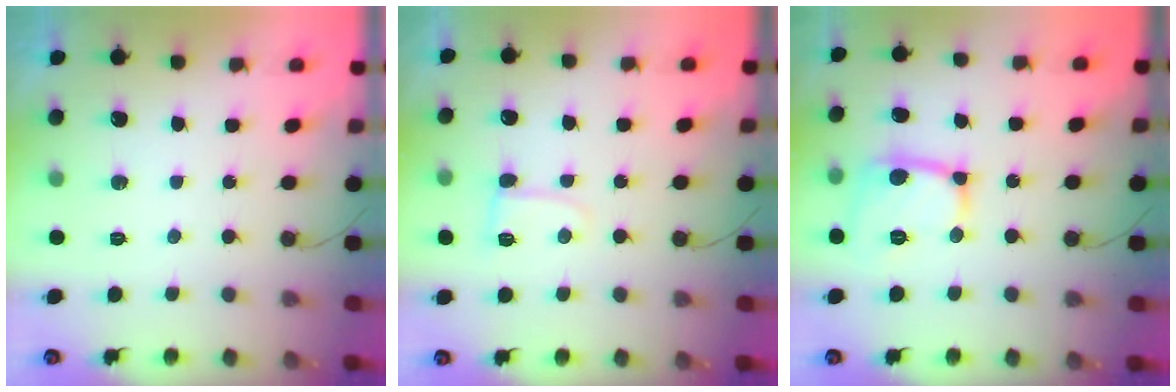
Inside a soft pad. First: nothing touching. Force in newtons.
{"total": 5.0, "press": 4.9, "slide": 0.6}
{"total": 9.7, "press": 9.6, "slide": 1.2}